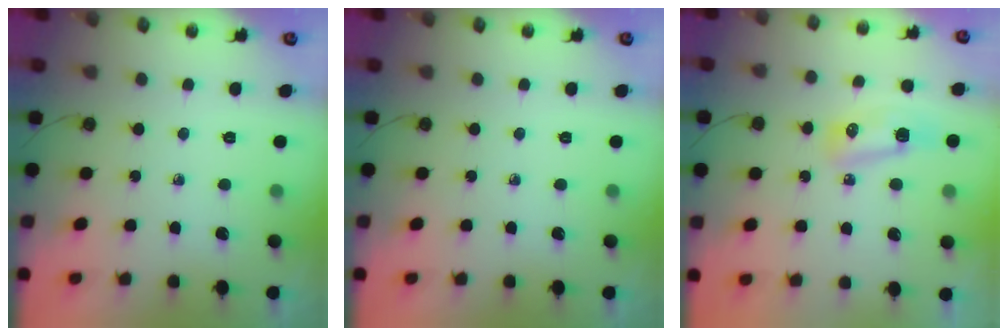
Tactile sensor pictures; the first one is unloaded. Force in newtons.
{"total": 0.0}
{"total": 7.8, "press": 7.7, "slide": 1.5}